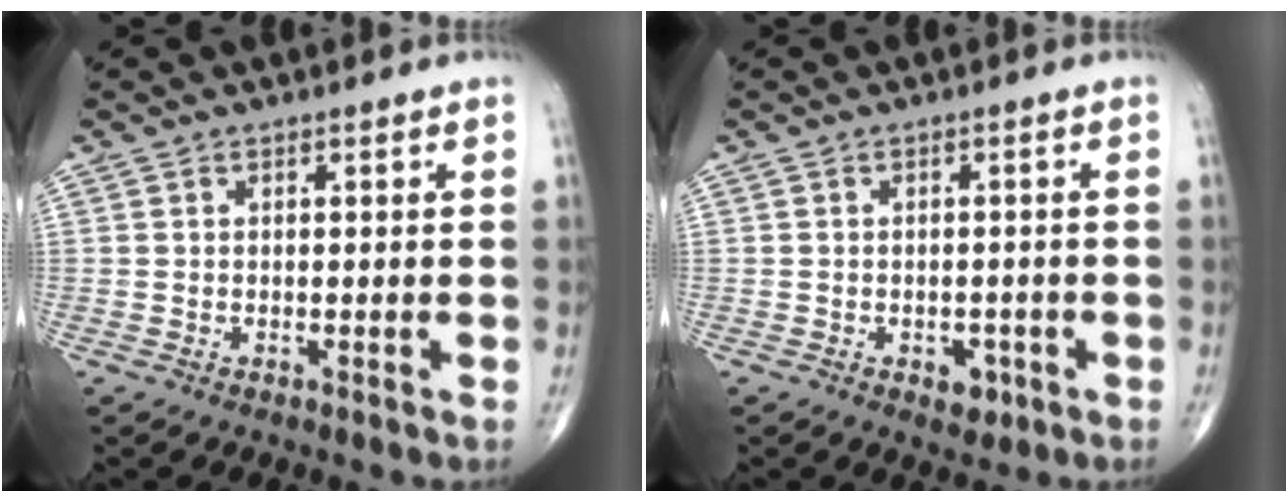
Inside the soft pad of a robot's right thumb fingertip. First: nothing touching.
{"total": 2.9, "force": [-1.3, 1.9, 1.8], "torque": [-0.008, 0.003, -0.013]}